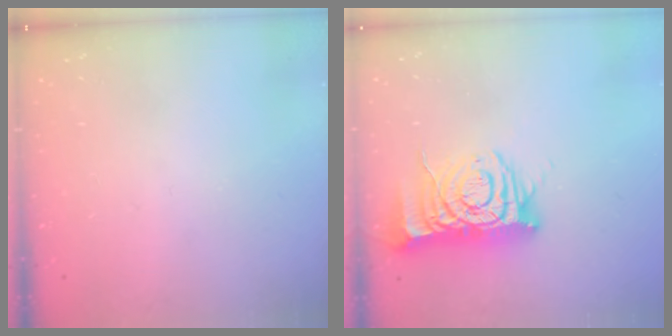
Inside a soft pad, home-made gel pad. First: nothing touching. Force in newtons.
{"total": 11.5, "press": 11.4, "slide": 1.4}